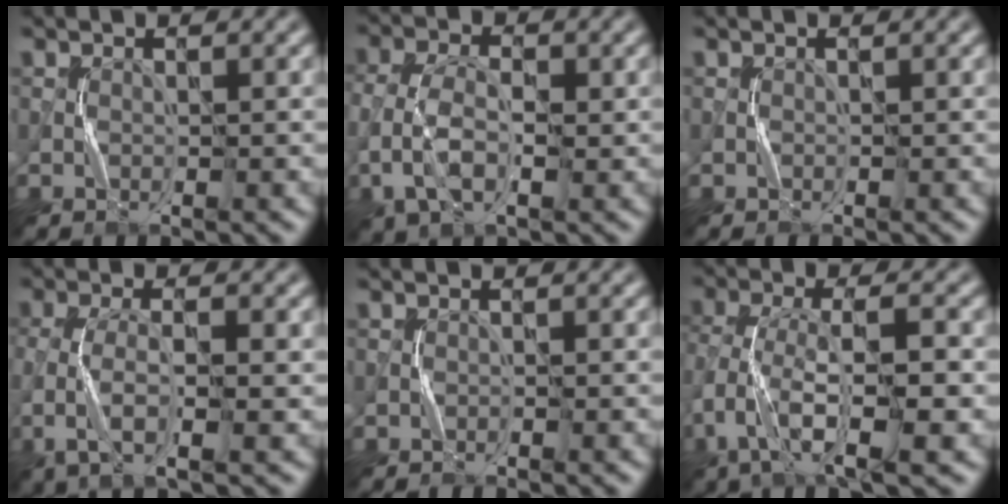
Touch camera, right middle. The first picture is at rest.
{"total": 5.2, "force": [-1.0, 3.2, 4.0], "torque": [-0.090, -0.002, -0.026]}
{"total": 0.0}
{"total": 4.3, "force": [-0.9, 1.4, 3.9], "torque": [-0.092, -0.003, -0.020]}
{"total": 0.0}
{"total": 7.0, "force": [-2.4, 2.7, 6.0], "torque": [-0.122, 0.003, -0.053]}